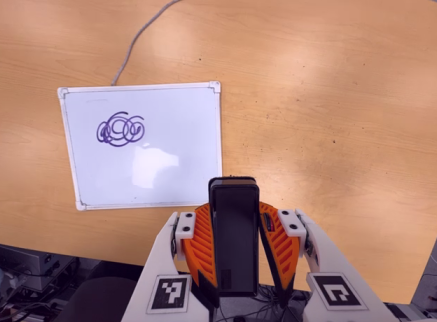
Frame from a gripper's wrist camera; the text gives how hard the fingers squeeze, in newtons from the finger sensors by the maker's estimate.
{"total": 7.8, "left": 5.9, "right": 9.8}